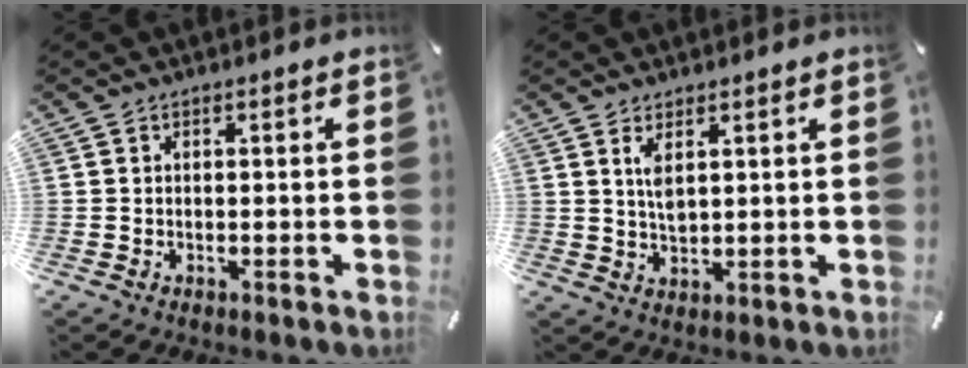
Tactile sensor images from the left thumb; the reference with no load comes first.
{"total": 3.6, "force": [1.6, 1.5, 2.8], "torque": [-0.061, -0.004, 0.023]}